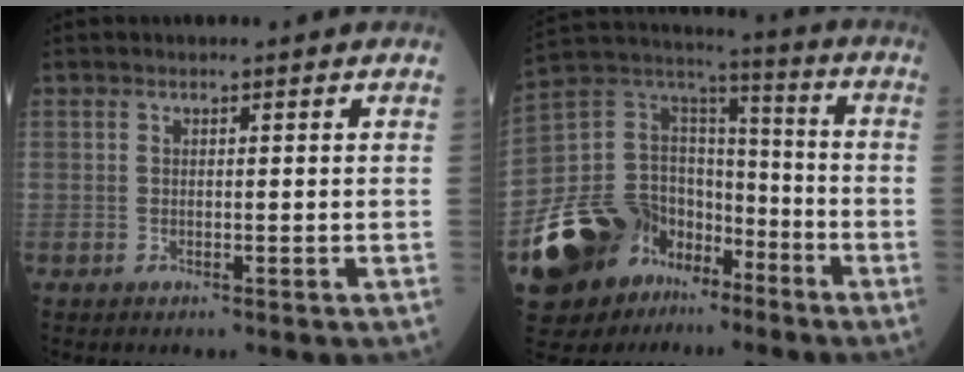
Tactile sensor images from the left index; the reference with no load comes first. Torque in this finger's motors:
{"motor_torque": [0.42, 0.40, 0.72, 0.13]}